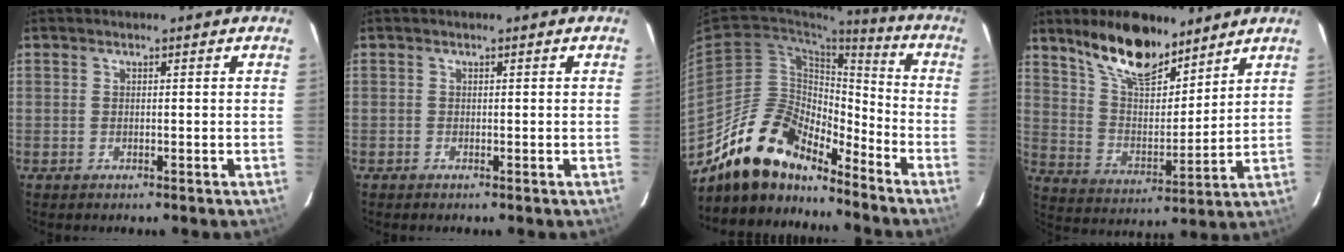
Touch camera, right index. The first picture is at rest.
{"total": 0.0}
{"total": 17.1, "force": [-14.1, 6.6, 7.0], "torque": [-0.140, 0.014, -0.253]}
{"total": 14.9, "force": [11.1, 5.8, 8.1], "torque": [-0.145, 0.009, 0.203]}